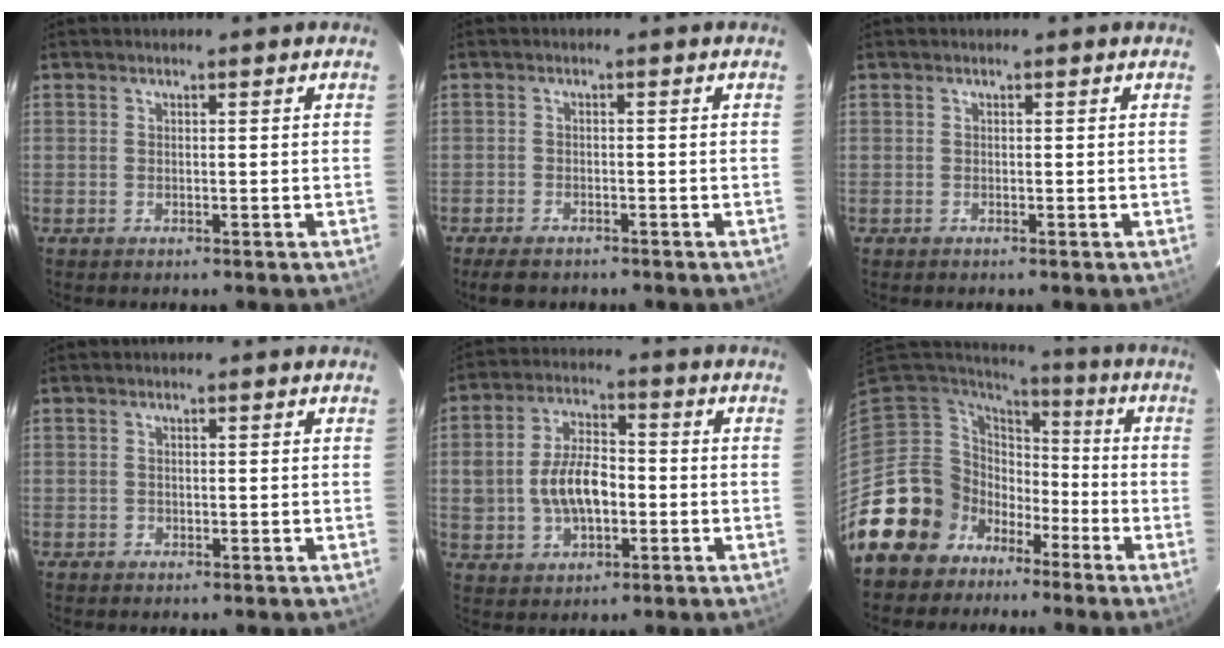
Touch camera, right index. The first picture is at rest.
{"total": 4.4, "force": [-3.5, 2.0, 1.8], "torque": [-0.051, -0.007, -0.059]}
{"total": 0.6, "force": [-0.3, 0.5, -0.1], "torque": [-0.001, 0.002, -0.005]}
{"total": 0.6, "force": [-0.3, 0.6, 0.0], "torque": [0.003, 0.001, -0.004]}
{"total": 10.5, "force": [-1.4, 6.2, 8.4], "torque": [-0.168, 0.013, -0.016]}
{"total": 13.7, "force": [-7.8, 11.1, 2.1], "torque": [-0.071, 0.035, -0.139]}